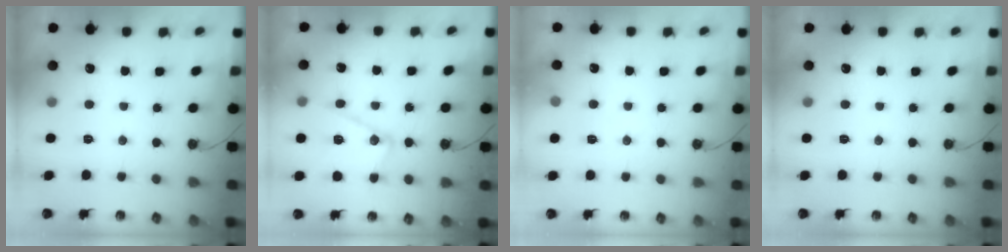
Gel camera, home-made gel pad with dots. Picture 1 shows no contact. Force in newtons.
{"total": 14.7, "press": 14.7, "slide": 1.2}
{"total": 3.8, "press": 3.8, "slide": 0.7}
{"total": 0.0}